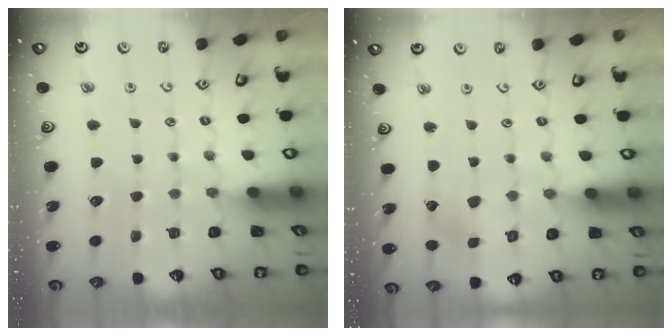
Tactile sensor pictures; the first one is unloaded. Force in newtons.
{"total": 1.7, "press": 1.6, "slide": 0.4}